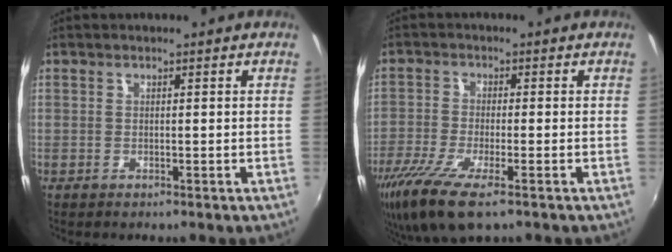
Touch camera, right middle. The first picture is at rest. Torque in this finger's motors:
{"motor_torque": [1.25, -0.89, 0.35, 0.10]}